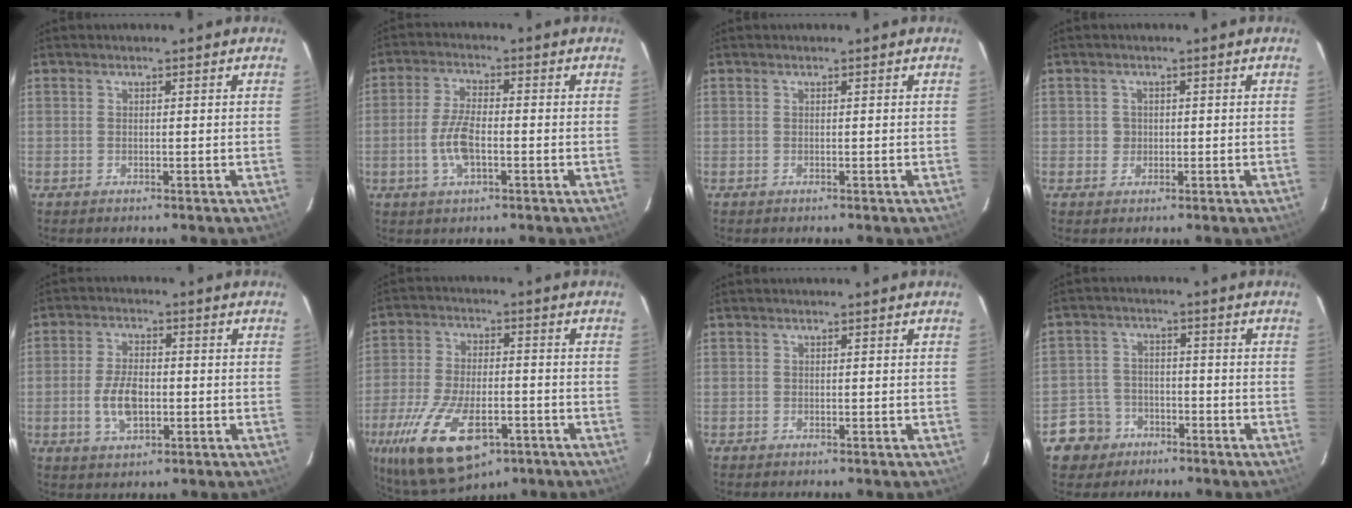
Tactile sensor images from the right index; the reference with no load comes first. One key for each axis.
{"total": 7.0, "fx": -1.9, "fy": 2.8, "fz": 6.1, "tx": -0.131, "ty": 0.001, "tz": -0.037}
{"total": 0.0}
{"total": 2.0, "fx": -0.2, "fy": 2.0, "fz": 0.2, "tx": -0.002, "ty": 0.004, "tz": -0.001}
{"total": 7.2, "fx": -1.5, "fy": 3.9, "fz": 5.8, "tx": -0.120, "ty": 0.000, "tz": -0.024}
{"total": 19.6, "fx": -9.8, "fy": 9.1, "fz": 14.2, "tx": -0.307, "ty": -0.044, "tz": -0.161}
{"total": 0.0}
{"total": 7.1, "fx": -4.0, "fy": 5.8, "fz": 0.7, "tx": -0.040, "ty": 0.023, "tz": -0.065}